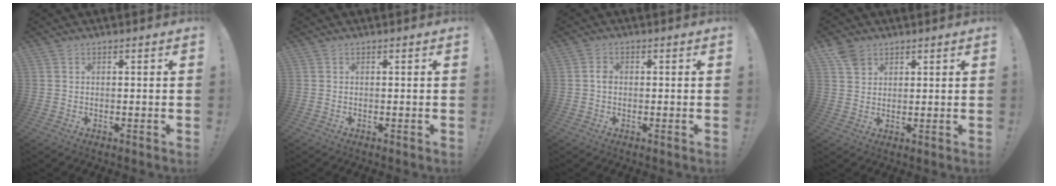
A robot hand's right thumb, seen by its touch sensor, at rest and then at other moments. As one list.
[{"total": 0.0}, {"total": 1.8, "force": [-0.4, 1.4, 1.2], "torque": [-0.020, 0.006, -0.008]}, {"total": 4.9, "force": [3.2, 3.2, 1.9], "torque": [-0.027, -0.013, 0.061]}]